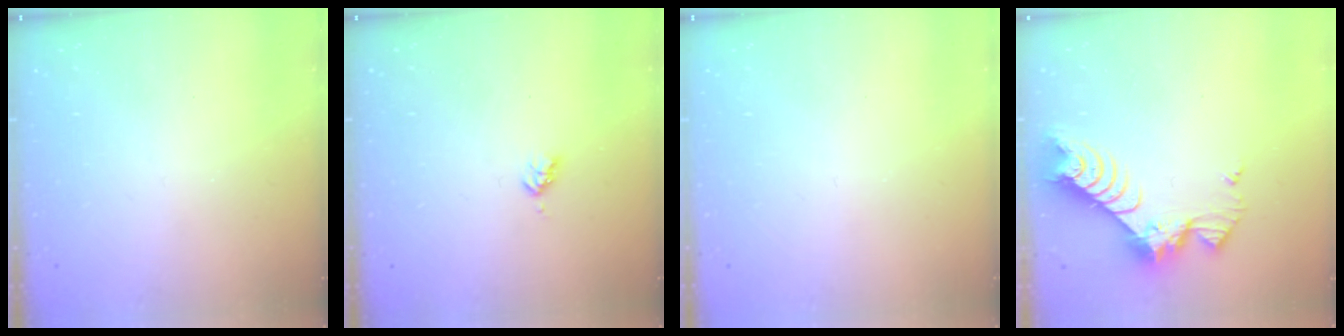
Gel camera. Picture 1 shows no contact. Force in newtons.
{"total": 2.9, "press": 2.9, "slide": 0.5}
{"total": 0.0}
{"total": 8.7, "press": 8.7, "slide": 0.9}